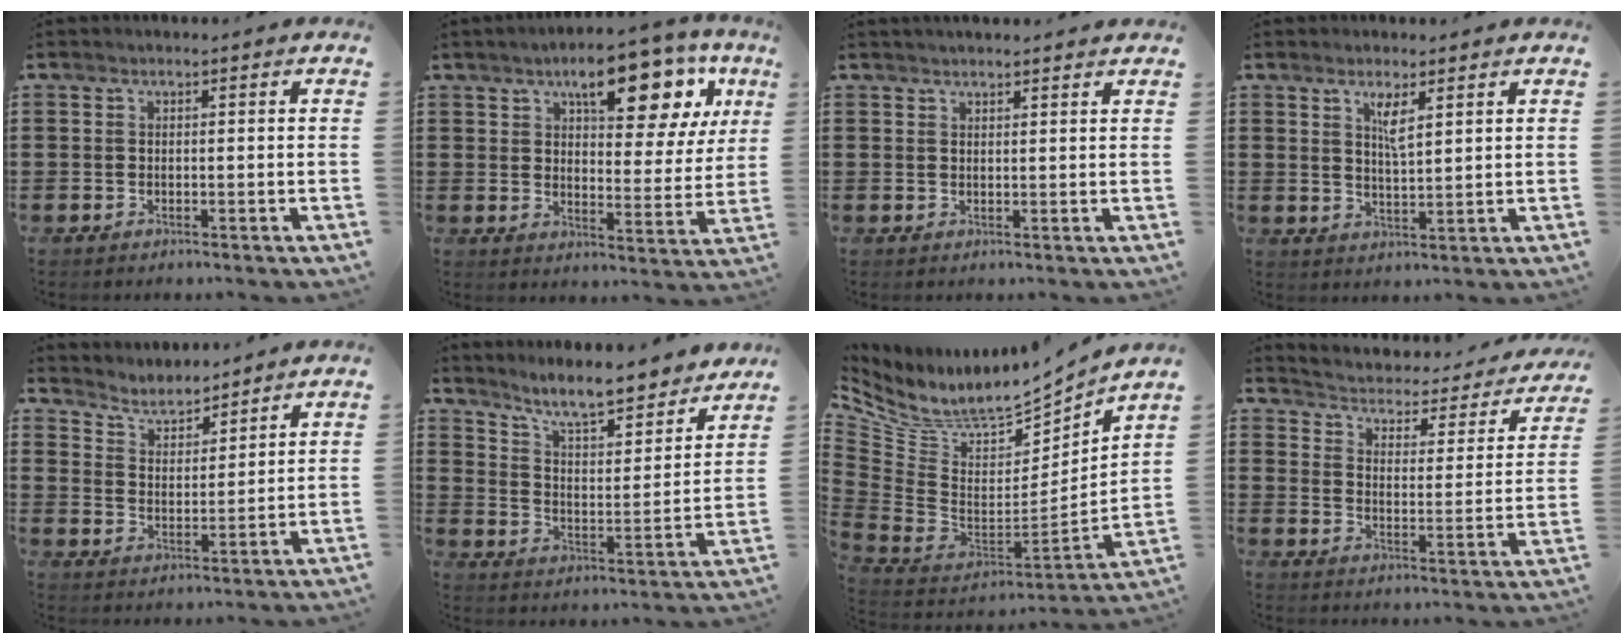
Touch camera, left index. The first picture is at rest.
{"total": 14.1, "force": [8.2, 5.3, 10.2], "torque": [-0.143, -0.028, 0.130]}
{"total": 1.5, "force": [1.5, 0.0, 0.2], "torque": [-0.007, 0.002, 0.029]}
{"total": 3.6, "force": [2.2, 0.9, 2.8], "torque": [-0.051, 0.000, 0.035]}
{"total": 4.1, "force": [4.0, 0.8, 0.2], "torque": [-0.025, -0.019, 0.068]}
{"total": 8.0, "force": [7.2, 0.2, 3.3], "torque": [-0.083, -0.053, 0.123]}
{"total": 7.5, "force": [5.8, 3.1, 3.6], "torque": [-0.109, -0.058, 0.100]}
{"total": 1.8, "force": [1.6, 0.8, 0.4], "torque": [-0.025, -0.023, 0.015]}